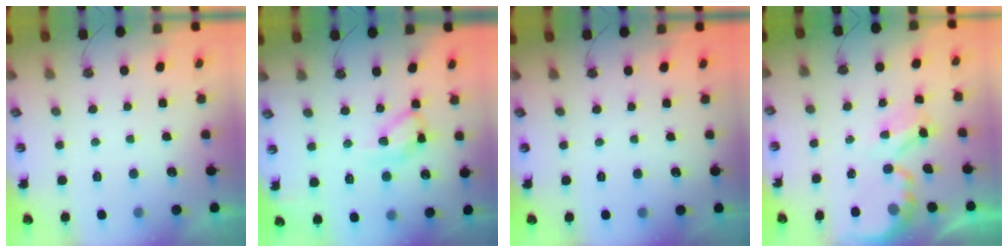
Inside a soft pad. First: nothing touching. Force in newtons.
{"total": 11.6, "press": 11.5, "slide": 1.4}
{"total": 0.0}
{"total": 5.4, "press": 5.4, "slide": 0.4}